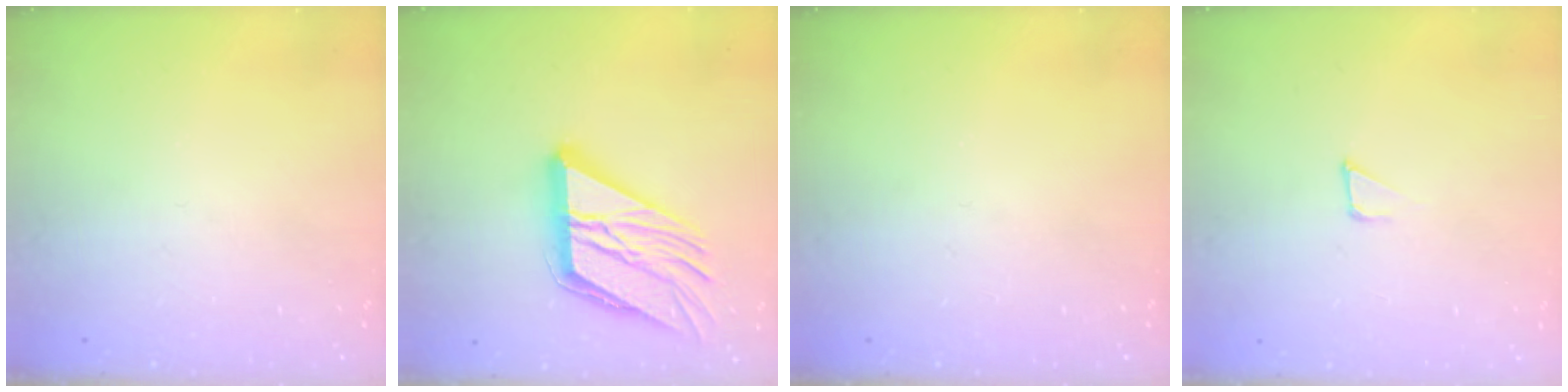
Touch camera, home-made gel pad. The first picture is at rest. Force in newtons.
{"total": 18.6, "press": 18.5, "slide": 2.2}
{"total": 0.0}
{"total": 1.7, "press": 1.7, "slide": 0.0}